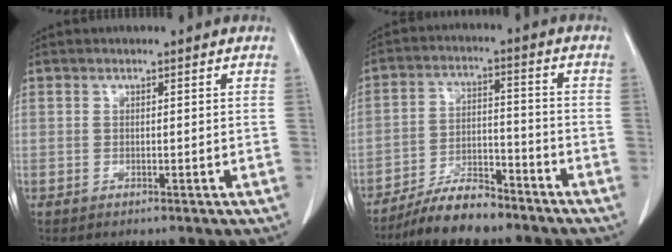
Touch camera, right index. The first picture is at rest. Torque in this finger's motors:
{"motor_torque": [0.17, -0.12, 0.03, 0.00]}